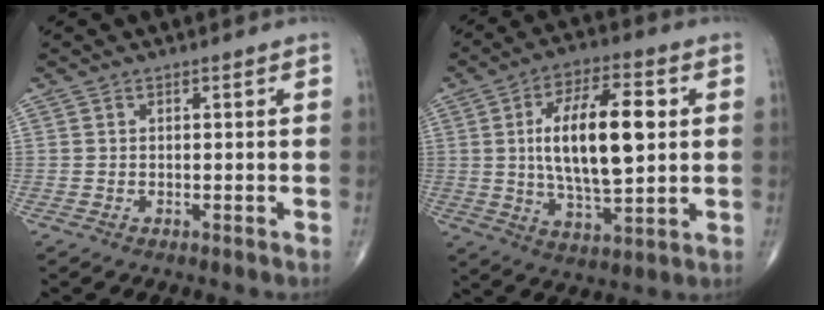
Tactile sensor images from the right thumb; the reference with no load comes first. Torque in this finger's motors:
{"motor_torque": [0.08, 0.73, 0.64, -0.13, 0.16]}